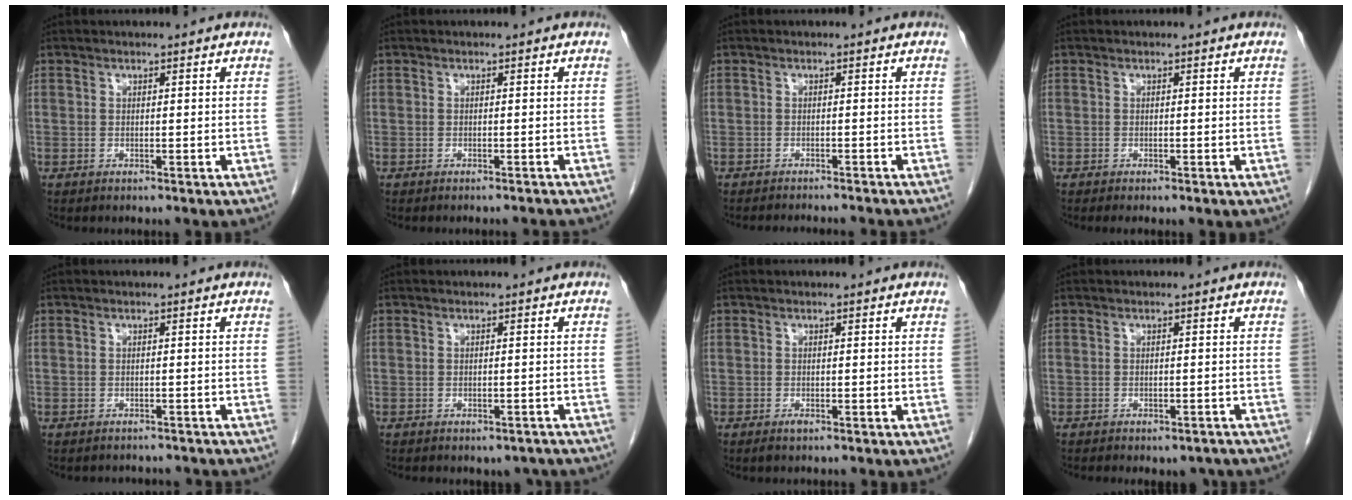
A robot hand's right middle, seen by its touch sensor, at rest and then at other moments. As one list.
[{"total": 2.4, "force": [-2.4, -0.2, 0.4], "torque": [-0.009, -0.008, -0.029]}, {"total": 6.6, "force": [-6.2, 0.3, 2.4], "torque": [-0.017, -0.010, -0.076]}, {"total": 1.4, "force": [-0.9, 0.5, 0.9], "torque": [-0.008, -0.002, -0.009]}, {"total": 3.9, "force": [-3.7, 1.4, 0.5], "torque": [-0.002, 0.000, -0.040]}, {"total": 3.6, "force": [-3.0, 1.7, 0.9], "torque": [-0.005, 0.007, -0.035]}, {"total": 0.7, "force": [-0.5, 0.2, 0.5], "torque": [-0.010, -0.001, -0.007]}, {"total": 4.2, "force": [-3.5, 1.8, 1.5], "torque": [-0.012, 0.003, -0.041]}]